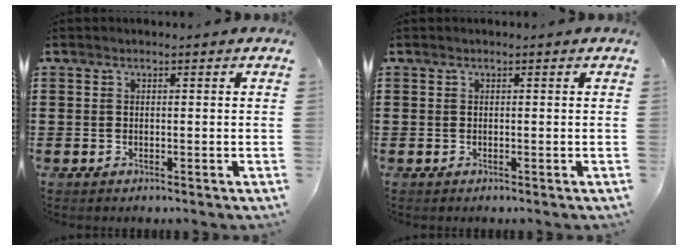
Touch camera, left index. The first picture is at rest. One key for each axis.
{"total": 0.0}